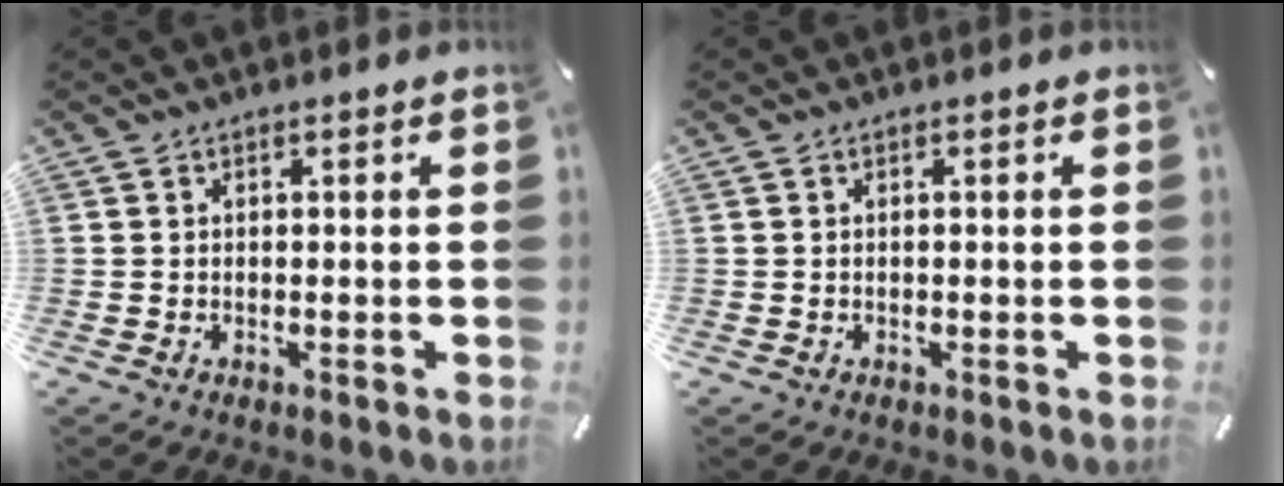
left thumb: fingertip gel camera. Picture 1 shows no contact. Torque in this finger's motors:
{"motor_torque": [-0.26, 0.04, -0.07, 0.22, -0.02]}